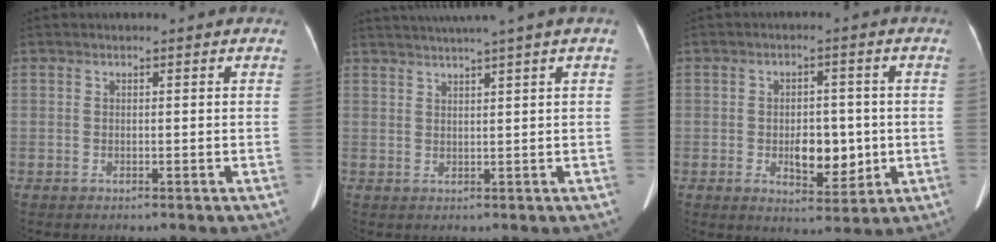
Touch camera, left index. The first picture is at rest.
{"total": 6.4, "force": [4.9, -1.7, 3.7], "torque": [-0.050, 0.020, 0.069]}
{"total": 6.8, "force": [-1.0, 3.7, 5.6], "torque": [-0.086, -0.001, -0.005]}